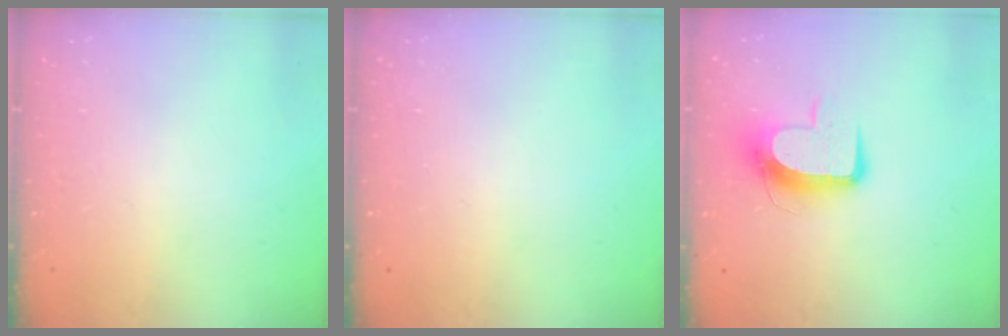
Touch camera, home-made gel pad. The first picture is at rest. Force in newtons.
{"total": 0.0}
{"total": 10.8, "press": 10.8, "slide": 1.0}